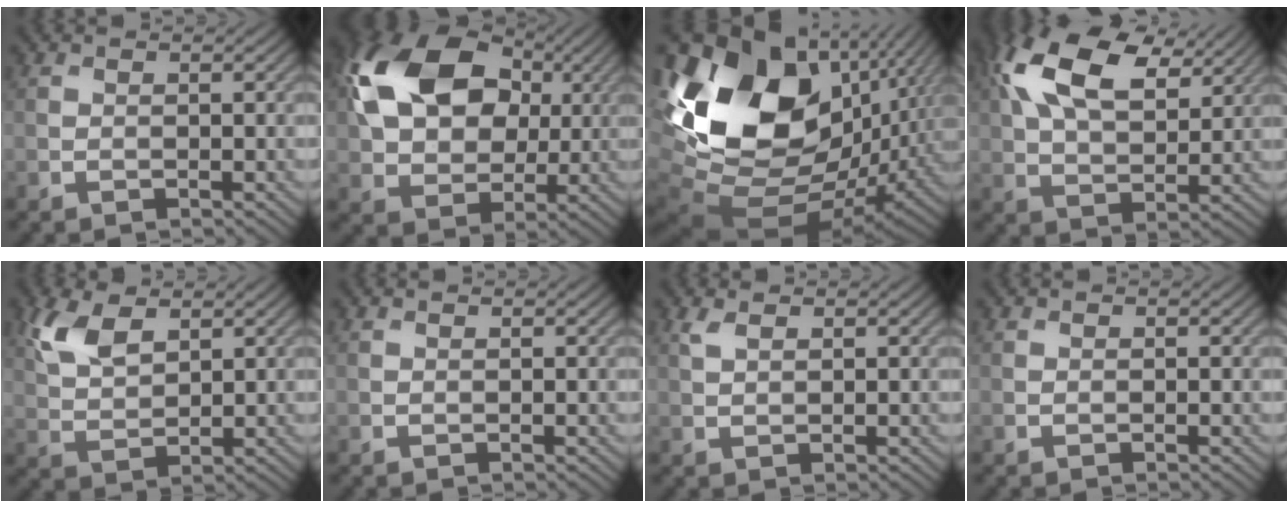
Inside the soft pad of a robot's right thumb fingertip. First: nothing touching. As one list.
[{"total": 16.3, "force": [4.4, 11.4, 10.8], "torque": [-0.221, 0.025, 0.073]}, {"total": 20.9, "force": [3.4, 14.6, 14.5], "torque": [-0.302, -0.014, 0.098]}, {"total": 15.2, "force": [6.7, 8.1, 11.0], "torque": [-0.238, 0.020, 0.114]}, {"total": 6.0, "force": [3.1, 3.0, 4.1], "torque": [-0.104, 0.003, 0.064]}, {"total": 0.0}, {"total": 1.7, "force": [1.1, 0.7, 1.2], "torque": [-0.031, 0.004, 0.024]}, {"total": 0.0}]